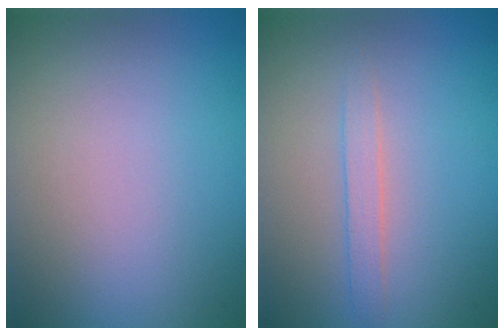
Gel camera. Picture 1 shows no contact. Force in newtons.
{"total": 1.5, "press": 1.5, "slide": 0.1}